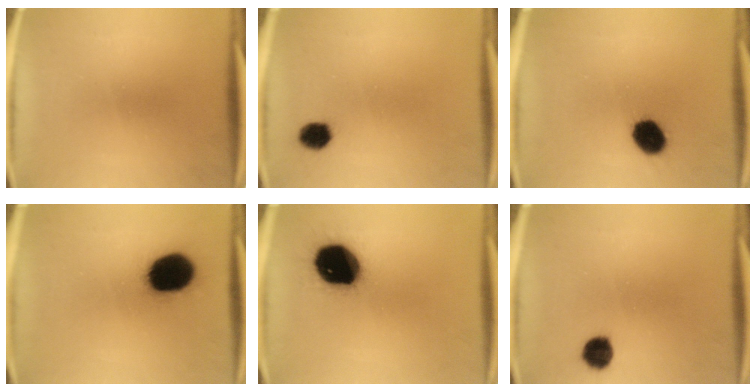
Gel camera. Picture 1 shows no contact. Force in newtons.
{"total": 4.1}
{"total": 8.6}
{"total": 18.2}
{"total": 20.1}
{"total": 4.9}